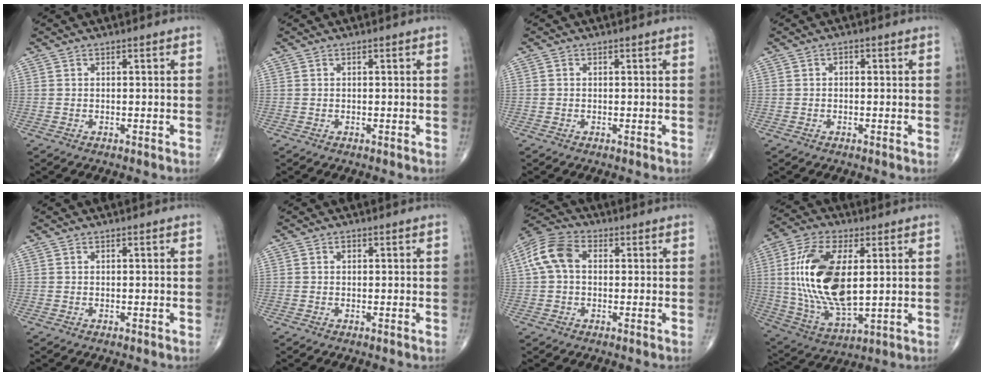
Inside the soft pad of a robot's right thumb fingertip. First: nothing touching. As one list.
[{"total": 0.0}, {"total": 0.0}, {"total": 1.1, "force": [0.1, 0.8, 0.8], "torque": [-0.006, 0.005, -0.002]}, {"total": 0.0}, {"total": 0.6, "force": [0.1, 0.5, 0.3], "torque": [-0.002, 0.001, 0.001]}, {"total": 8.7, "force": [1.1, 5.9, 6.3], "torque": [-0.131, 0.029, 0.014]}, {"total": 20.2, "force": [2.8, 9.7, 17.5], "torque": [-0.345, -0.017, 0.058]}]